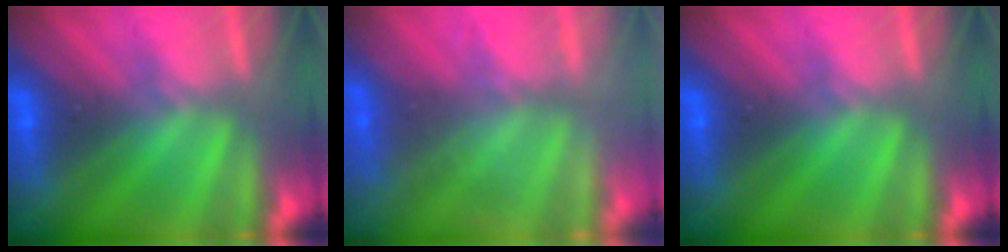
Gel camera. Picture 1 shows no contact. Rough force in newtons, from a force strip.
{"total": 2.3}
{"total": 0.0}